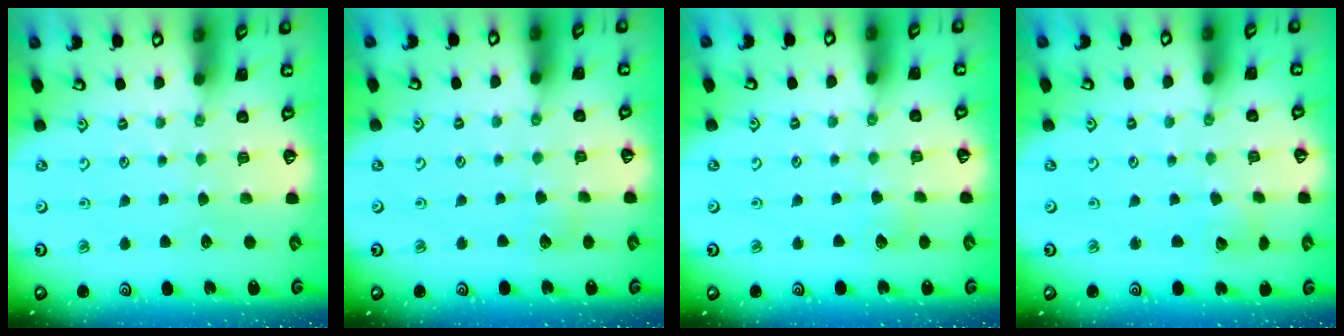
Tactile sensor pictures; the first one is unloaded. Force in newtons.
{"total": 4.9, "press": 4.8, "slide": 0.5}
{"total": 4.9, "press": 4.8, "slide": 0.5}
{"total": 5.7, "press": 5.7, "slide": 0.3}